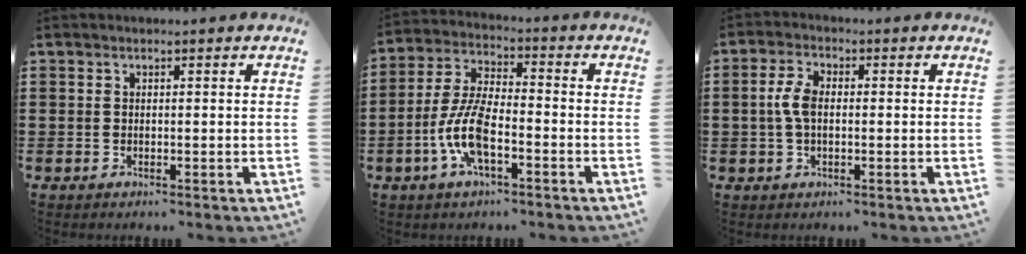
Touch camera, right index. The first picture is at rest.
{"total": 8.5, "force": [-3.2, 3.1, 7.3], "torque": [-0.171, -0.009, -0.065]}
{"total": 4.5, "force": [0.1, 2.4, 3.8], "torque": [-0.099, 0.000, -0.007]}